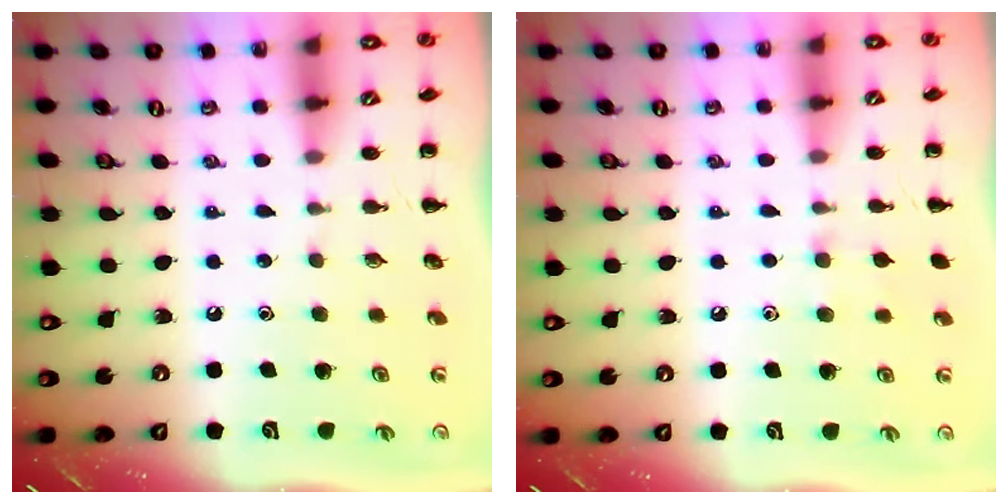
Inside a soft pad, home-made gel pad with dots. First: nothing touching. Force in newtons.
{"total": 5.3, "press": 5.0, "slide": 1.9}